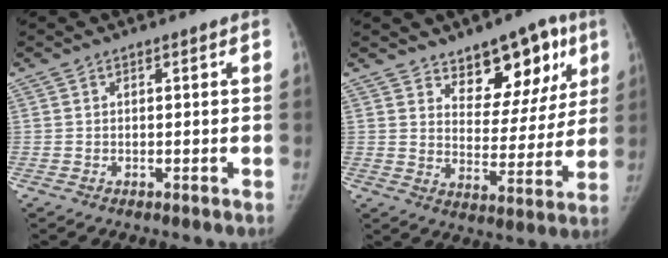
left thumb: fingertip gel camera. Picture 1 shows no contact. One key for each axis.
{"total": 13.6, "fx": 8.1, "fy": 7.6, "fz": 7.8, "tx": -0.047, "ty": -0.045, "tz": 0.121}